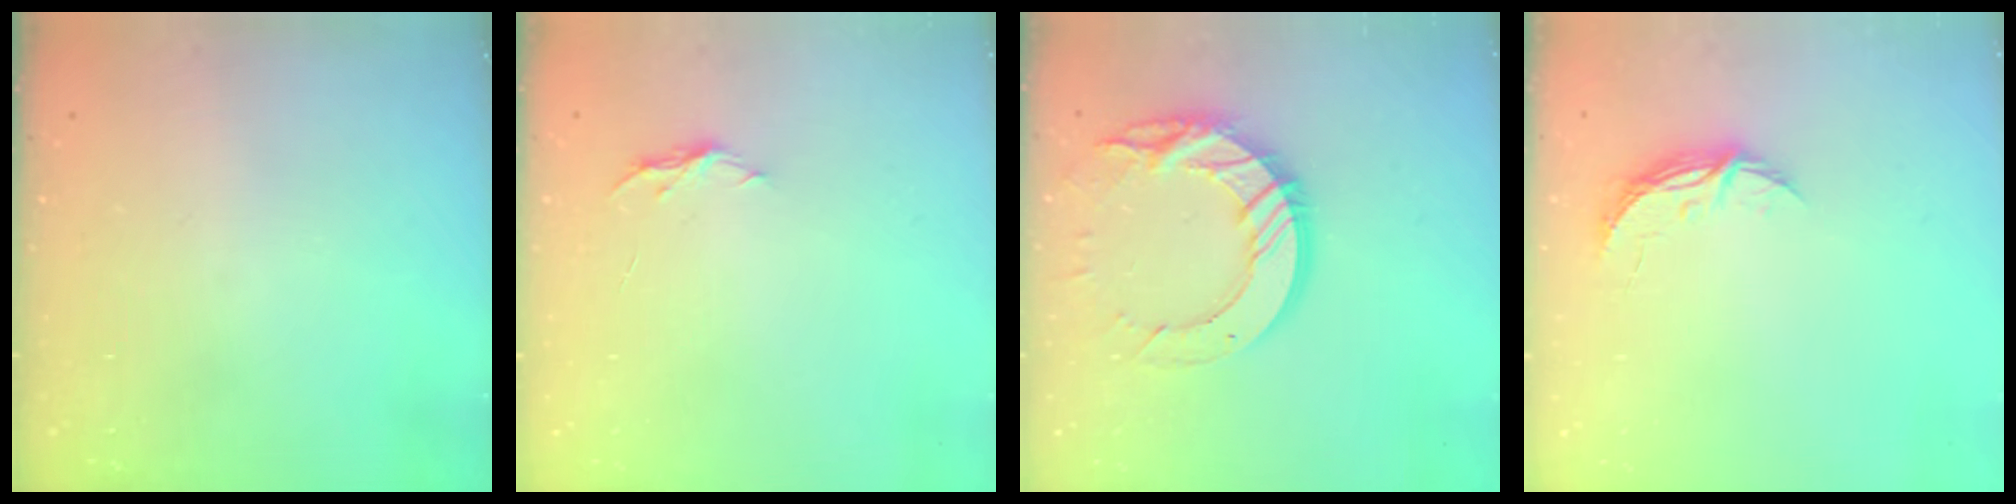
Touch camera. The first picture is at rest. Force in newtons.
{"total": 4.0, "press": 4.0, "slide": 0.4}
{"total": 15.9, "press": 15.8, "slide": 1.5}
{"total": 4.6, "press": 4.6, "slide": 0.4}